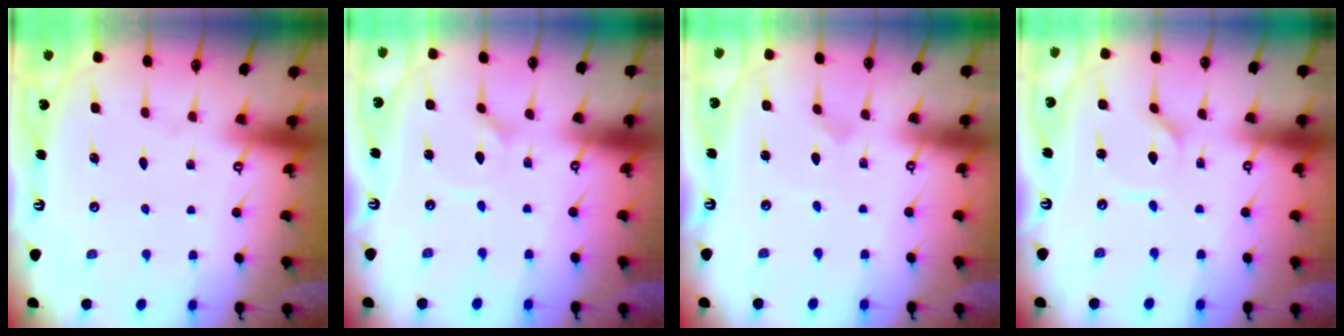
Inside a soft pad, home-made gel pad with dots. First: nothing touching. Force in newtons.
{"total": 1.4, "press": 1.3, "slide": 0.6}
{"total": 0.5, "press": 0.5, "slide": 0.0}
{"total": 1.7, "press": 1.6, "slide": 0.2}